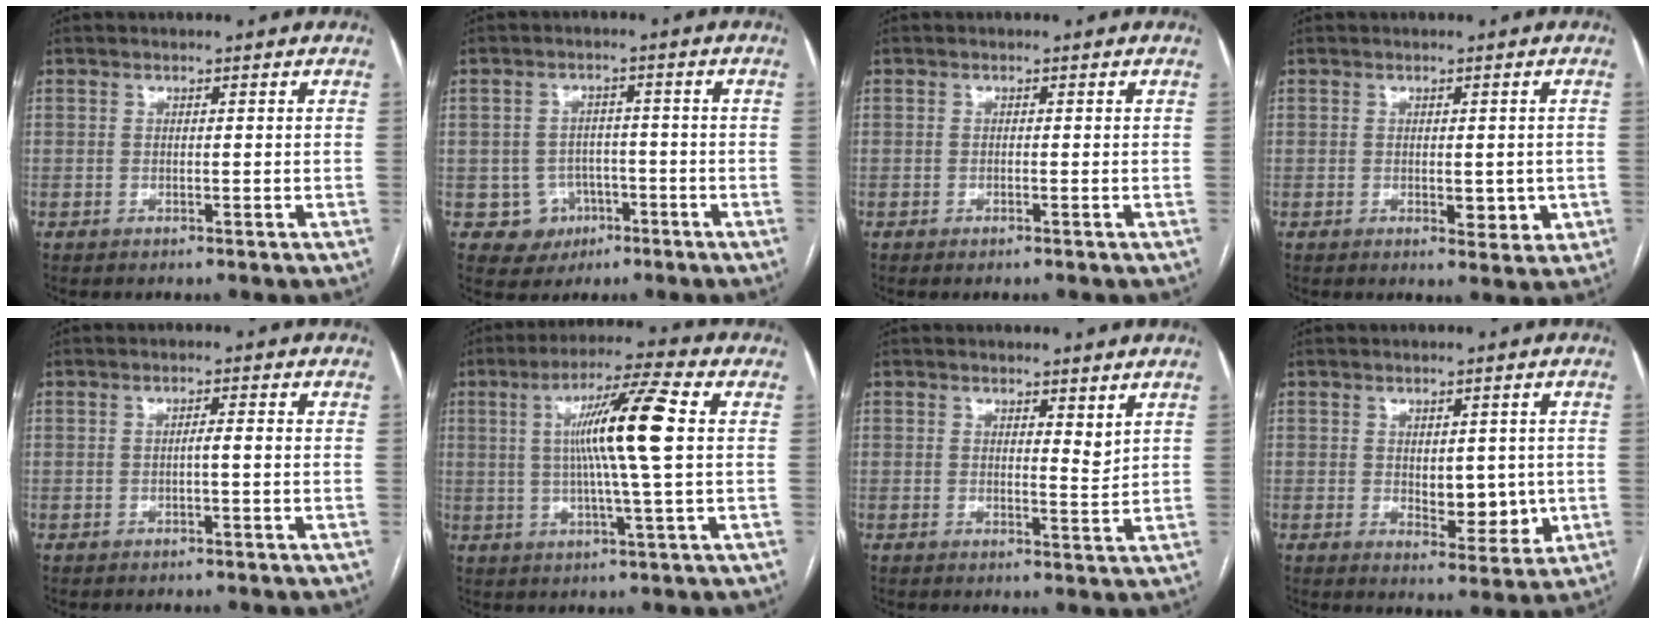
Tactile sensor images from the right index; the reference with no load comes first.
{"total": 5.1, "force": [-2.0, 4.7, 0.4], "torque": [0.000, 0.013, -0.021]}
{"total": 0.6, "force": [-0.5, 0.1, 0.5], "torque": [-0.009, -0.001, -0.006]}
{"total": 3.7, "force": [-0.6, 2.0, 3.1], "torque": [-0.033, -0.002, 0.001]}
{"total": 1.5, "force": [-0.4, 0.0, 1.5], "torque": [-0.024, 0.003, -0.005]}
{"total": 11.8, "force": [1.6, -0.7, 11.7], "torque": [-0.207, 0.007, 0.026]}
{"total": 2.4, "force": [1.6, 0.6, 1.6], "torque": [-0.028, -0.013, 0.028]}
{"total": 6.5, "force": [-0.2, 3.3, 5.6], "torque": [-0.070, -0.004, 0.010]}